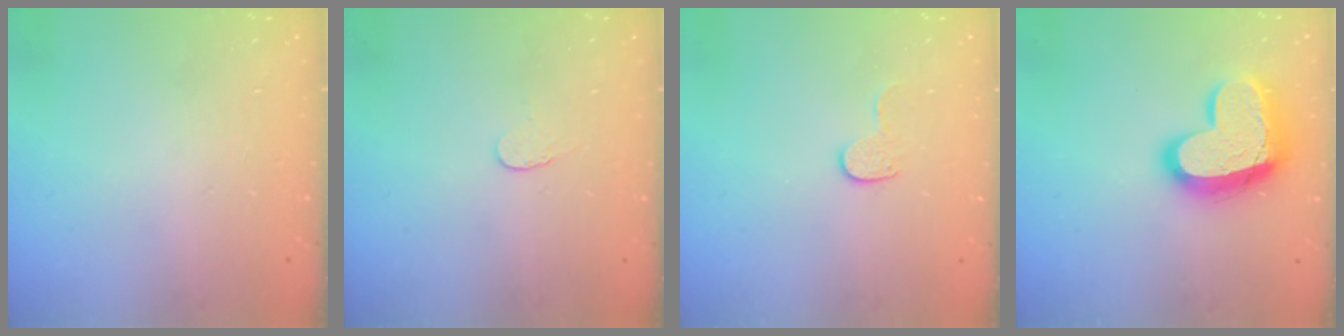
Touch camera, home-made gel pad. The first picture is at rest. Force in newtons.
{"total": 3.4, "press": 3.4, "slide": 0.3}
{"total": 6.7, "press": 6.7, "slide": 0.6}
{"total": 17.9, "press": 17.8, "slide": 1.6}